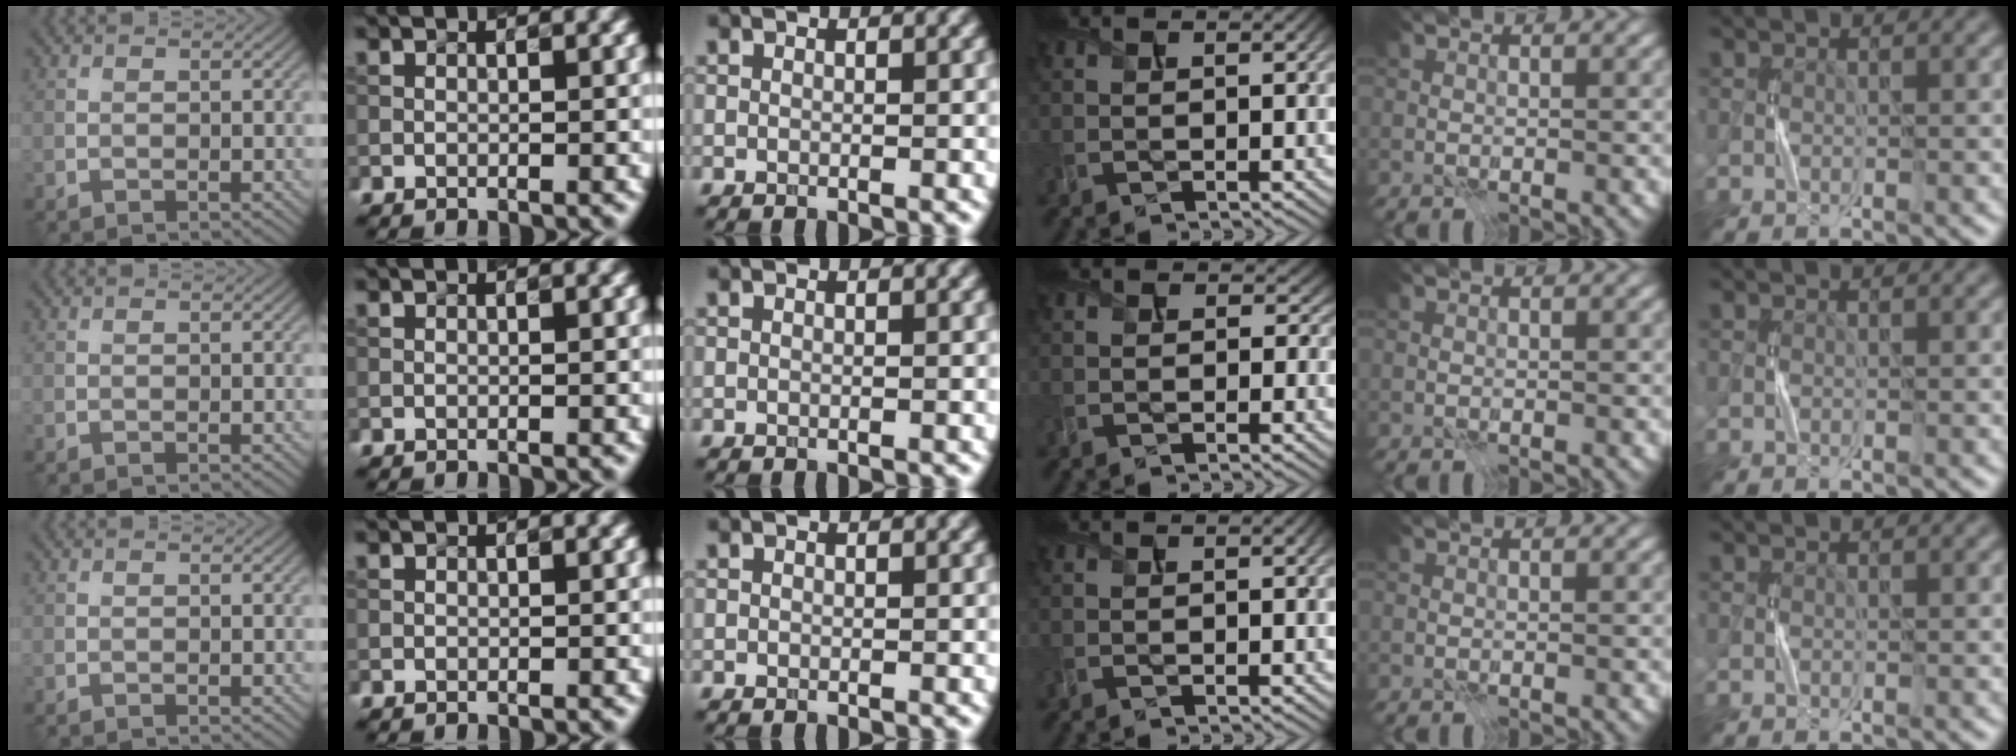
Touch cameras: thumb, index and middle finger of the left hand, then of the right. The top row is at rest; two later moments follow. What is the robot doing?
{"motion": "press", "object": "syringe"}